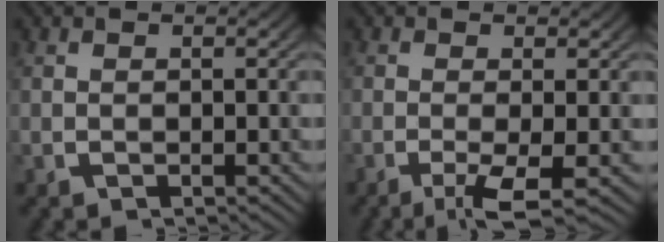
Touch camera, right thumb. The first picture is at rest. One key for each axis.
{"total": 3.8, "fx": -1.5, "fy": 1.4, "fz": 3.2, "tx": -0.066, "ty": -0.017, "tz": -0.022}